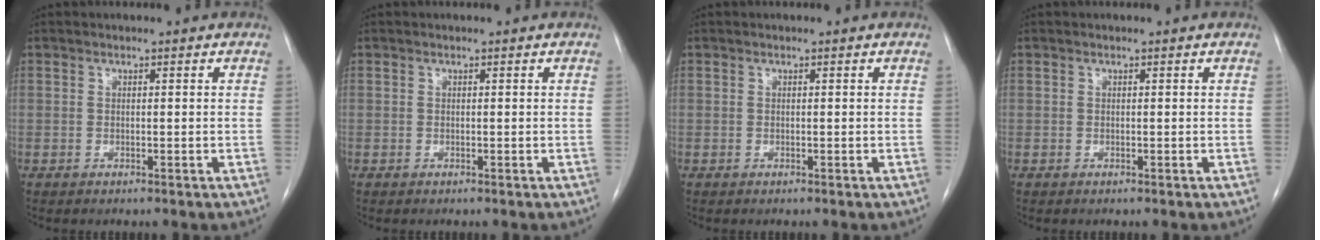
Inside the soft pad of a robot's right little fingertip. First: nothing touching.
{"total": 0.0}
{"total": 0.0}
{"total": 0.0}